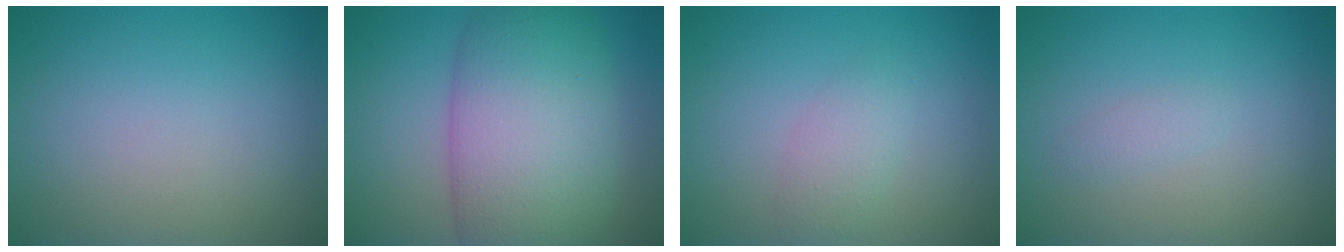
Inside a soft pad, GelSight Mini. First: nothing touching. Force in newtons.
{"total": 11.4, "press": 11.4, "slide": 0.6}
{"total": 1.9, "press": 1.9, "slide": 0.1}
{"total": 0.8, "press": 0.8, "slide": 0.1}